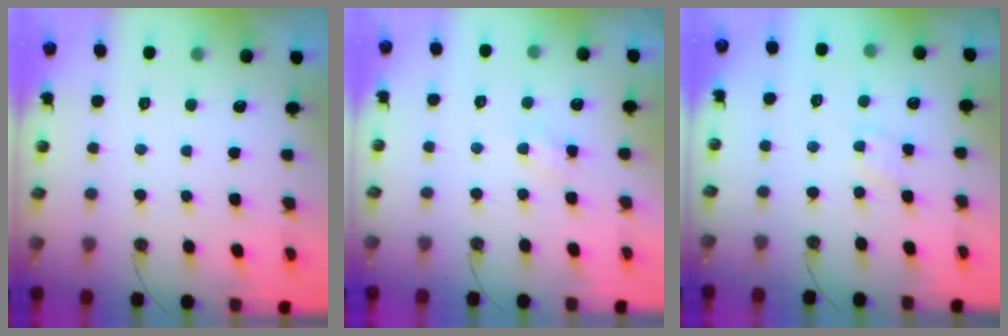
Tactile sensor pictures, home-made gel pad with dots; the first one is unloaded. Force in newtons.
{"total": 6.8, "press": 6.8, "slide": 0.9}
{"total": 3.5, "press": 3.4, "slide": 0.5}